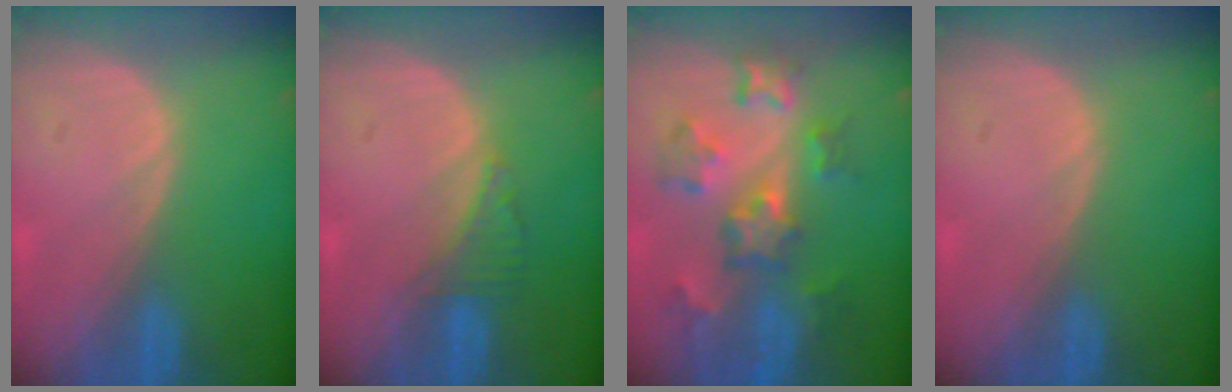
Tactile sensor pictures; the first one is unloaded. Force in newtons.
{"total": 2.5, "press": 2.5, "slide": 0.2}
{"total": 8.8, "press": 7.8, "slide": 3.9}
{"total": 0.0}